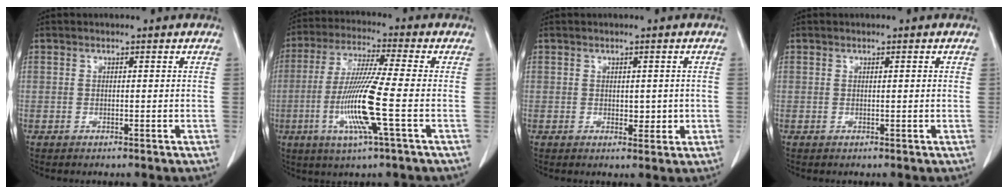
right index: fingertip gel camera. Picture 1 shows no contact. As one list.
[{"total": 12.2, "force": [-3.0, -0.6, 11.8], "torque": [-0.241, -0.017, -0.066]}, {"total": 2.4, "force": [0.0, 1.5, 1.8], "torque": [-0.019, -0.001, 0.006]}, {"total": 0.6, "force": [0.2, 0.0, 0.5], "torque": [-0.010, 0.000, 0.003]}]